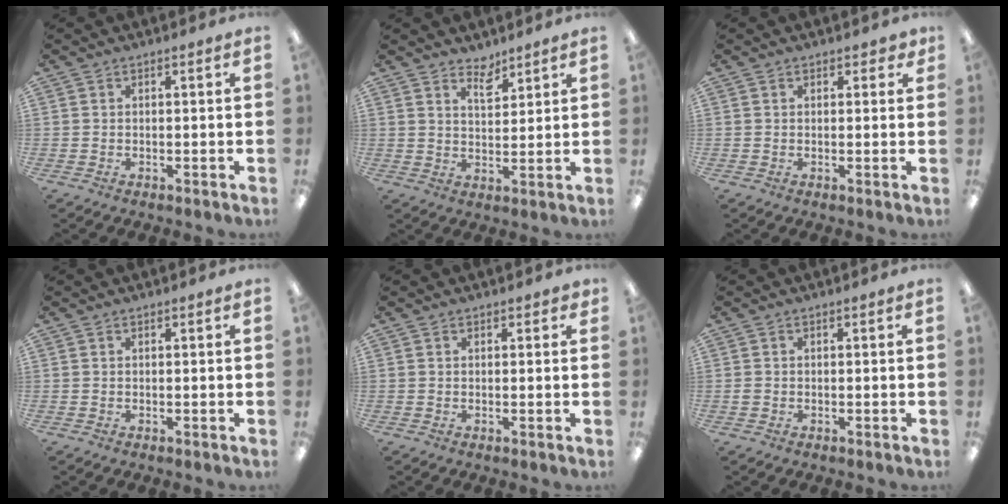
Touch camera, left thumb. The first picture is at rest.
{"total": 4.7, "force": [4.1, 1.8, 1.4], "torque": [-0.015, -0.027, 0.071]}
{"total": 1.8, "force": [1.1, 1.2, 0.6], "torque": [0.002, -0.002, 0.016]}
{"total": 0.0}
{"total": 1.0, "force": [0.7, 0.7, 0.2], "torque": [0.002, 0.000, 0.010]}
{"total": 0.6, "force": [-0.2, 0.6, 0.0], "torque": [0.000, 0.004, -0.006]}